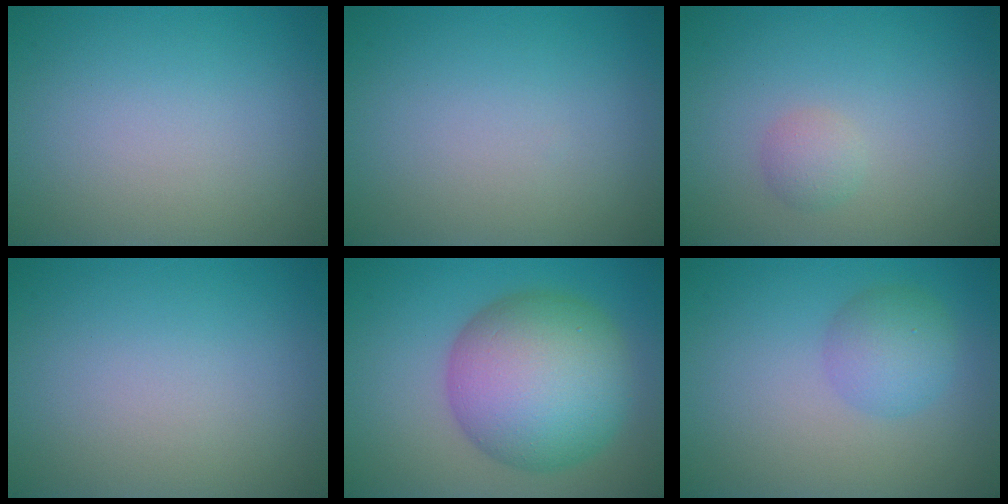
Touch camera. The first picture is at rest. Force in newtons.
{"total": 0.0}
{"total": 1.3, "press": 1.3, "slide": 0.0}
{"total": 0.0}
{"total": 11.5, "press": 11.5, "slide": 0.2}
{"total": 3.0, "press": 3.0, "slide": 0.1}